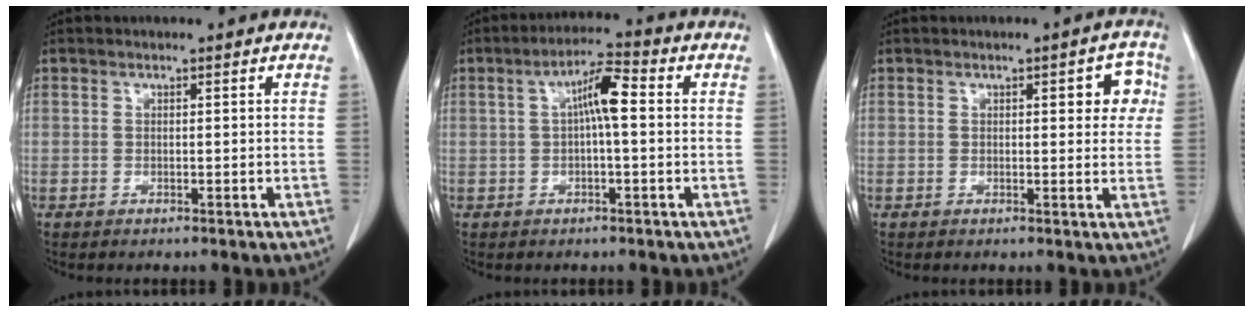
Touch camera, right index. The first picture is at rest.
{"total": 5.8, "force": [0.6, 0.9, 5.7], "torque": [-0.102, 0.018, 0.009]}
{"total": 4.6, "force": [1.4, 1.7, 4.0], "torque": [-0.037, 0.010, 0.012]}